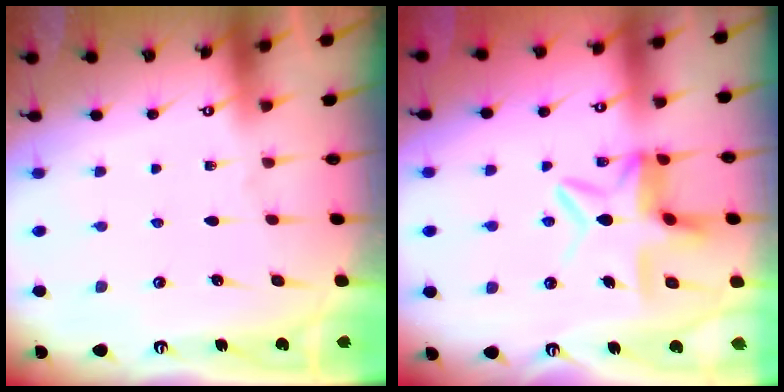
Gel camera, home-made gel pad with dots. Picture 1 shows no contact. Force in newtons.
{"total": 9.4, "press": 9.4, "slide": 0.8}